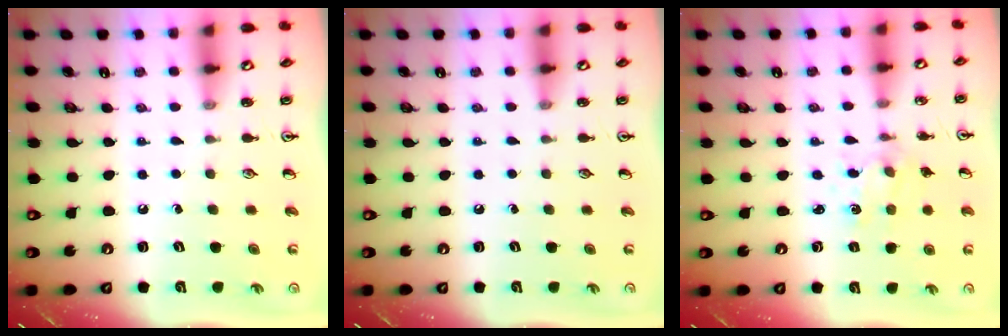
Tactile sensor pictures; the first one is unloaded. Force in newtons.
{"total": 0.0}
{"total": 2.0, "press": 2.0, "slide": 0.2}